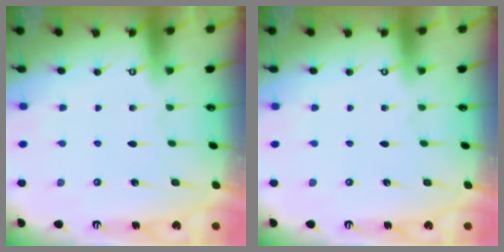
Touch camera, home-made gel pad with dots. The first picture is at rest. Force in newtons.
{"total": 0.0}